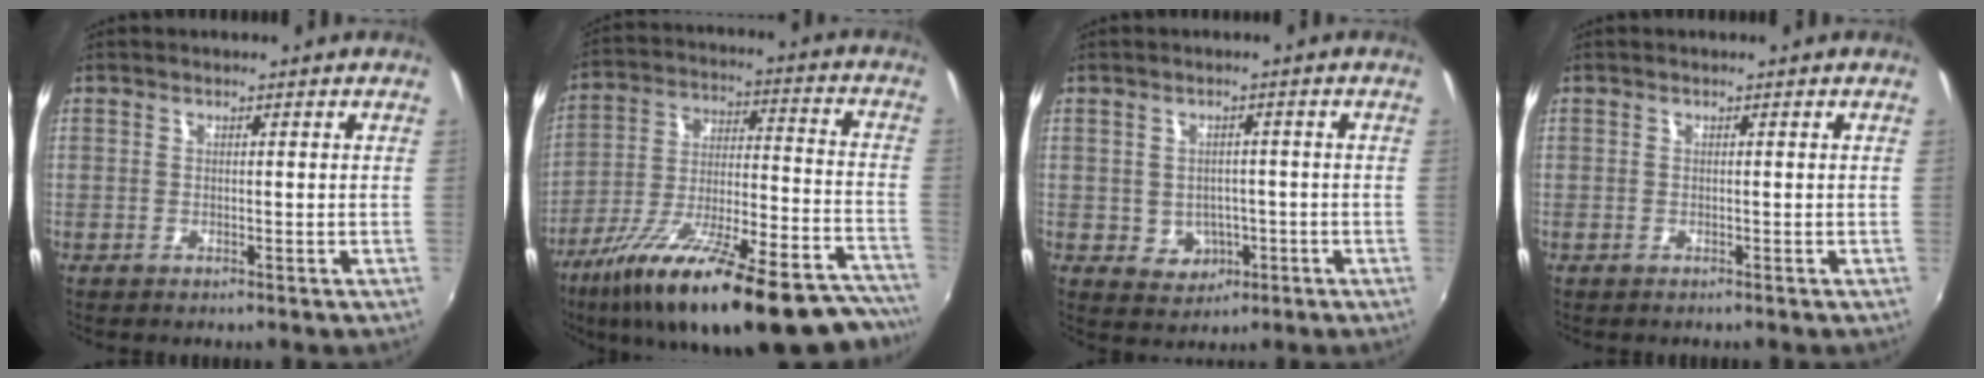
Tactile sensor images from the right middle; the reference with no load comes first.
{"total": 32.8, "force": [-25.3, 8.3, 19.1], "torque": [-0.288, -0.033, -0.363]}
{"total": 4.7, "force": [-1.0, 4.3, 1.6], "torque": [-0.040, 0.006, 0.000]}
{"total": 0.0}